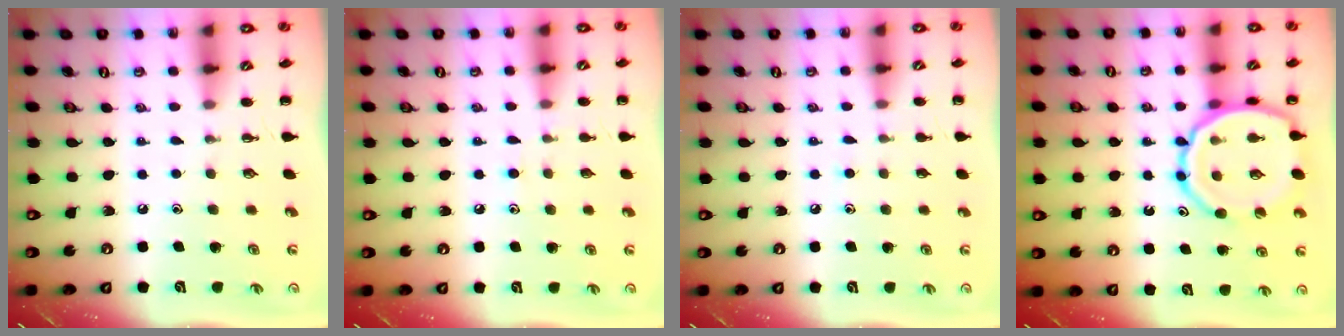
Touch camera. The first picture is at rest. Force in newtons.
{"total": 5.8, "press": 5.6, "slide": 1.7}
{"total": 5.7, "press": 5.4, "slide": 1.7}
{"total": 14.6, "press": 14.5, "slide": 1.8}